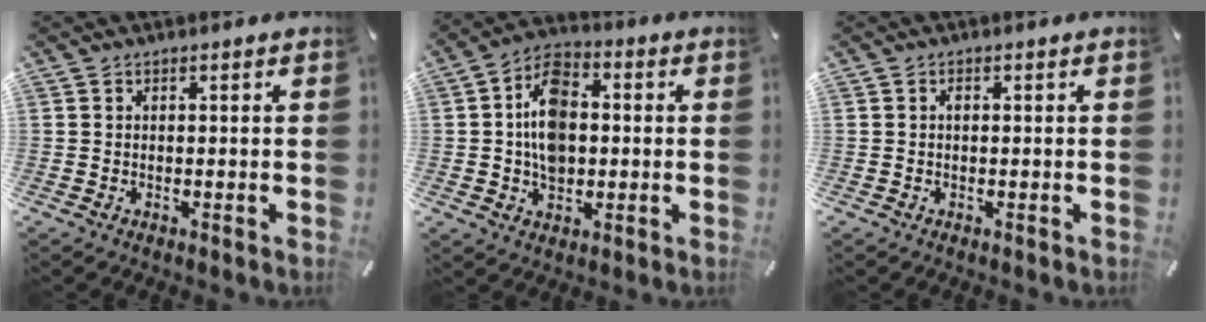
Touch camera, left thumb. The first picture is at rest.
{"total": 11.1, "force": [0.1, 8.1, 7.5], "torque": [-0.137, 0.010, 0.003]}
{"total": 0.6, "force": [0.0, 0.4, 0.5], "torque": [-0.010, 0.001, 0.000]}